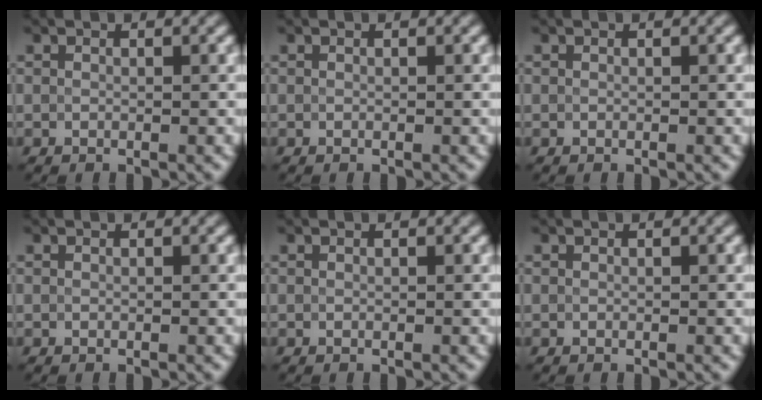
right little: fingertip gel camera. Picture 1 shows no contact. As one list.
[{"total": 0.0}, {"total": 0.0}, {"total": 0.0}, {"total": 0.0}, {"total": 0.0}]